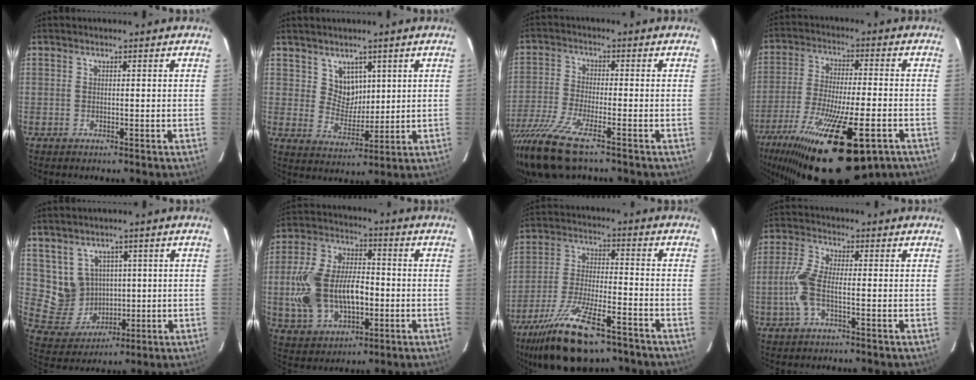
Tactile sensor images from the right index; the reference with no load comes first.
{"total": 5.4, "force": [2.8, 4.4, 1.5], "torque": [-0.018, 0.003, 0.060]}
{"total": 12.5, "force": [-9.2, 1.9, 8.1], "torque": [-0.187, -0.043, -0.180]}
{"total": 27.4, "force": [-16.9, 8.5, 19.9], "torque": [-0.374, -0.069, -0.266]}
{"total": 7.9, "force": [2.3, 7.3, 1.7], "torque": [-0.047, 0.005, 0.066]}
{"total": 17.6, "force": [-2.5, 10.7, 13.8], "torque": [-0.304, 0.008, -0.033]}
{"total": 18.1, "force": [-12.9, 5.7, 11.3], "torque": [-0.229, -0.034, -0.223]}
{"total": 6.4, "force": [-1.6, 1.8, 5.9], "torque": [-0.137, 0.003, -0.033]}